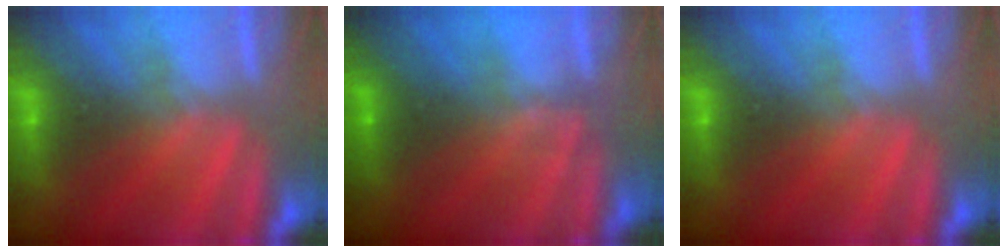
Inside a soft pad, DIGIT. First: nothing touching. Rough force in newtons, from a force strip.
{"total": 1.1}
{"total": 0.0}